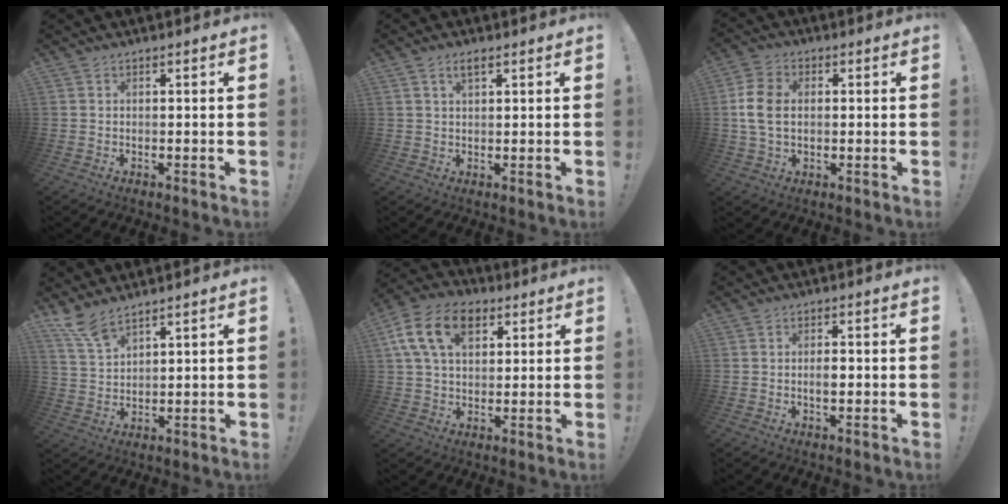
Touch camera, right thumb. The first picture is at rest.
{"total": 3.0, "force": [1.7, 1.3, 2.2], "torque": [-0.039, 0.001, 0.028]}
{"total": 10.2, "force": [0.2, 7.1, 7.2], "torque": [-0.153, 0.007, 0.007]}
{"total": 7.0, "force": [5.7, 1.5, 3.8], "torque": [-0.077, -0.034, 0.108]}
{"total": 15.6, "force": [6.3, 10.2, 10.0], "torque": [-0.168, -0.011, 0.117]}
{"total": 2.5, "force": [-0.7, 1.0, 2.1], "torque": [-0.028, 0.002, -0.015]}